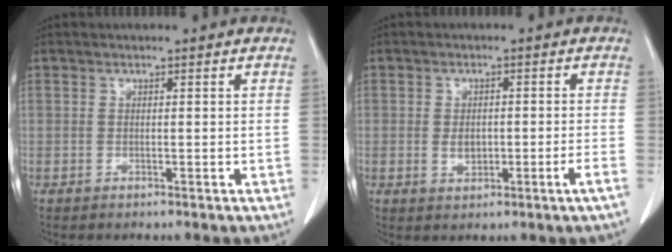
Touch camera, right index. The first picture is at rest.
{"total": 3.2, "force": [-0.8, 0.8, 3.0], "torque": [-0.055, 0.000, -0.008]}